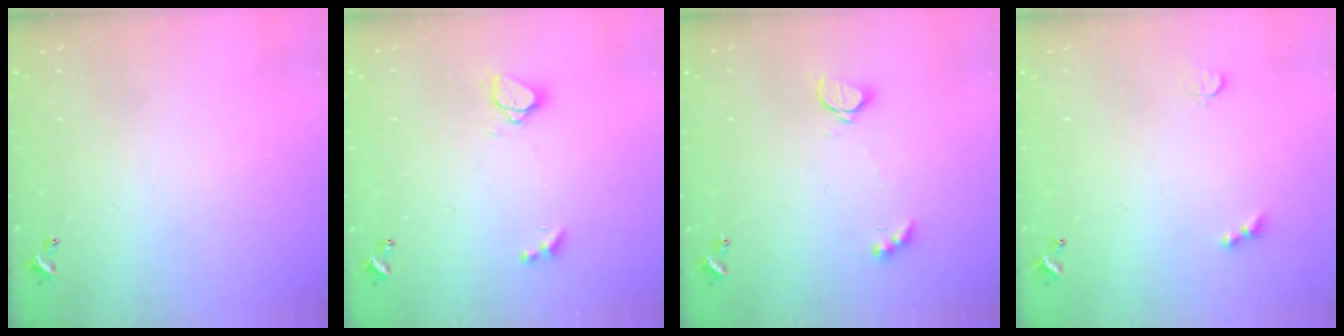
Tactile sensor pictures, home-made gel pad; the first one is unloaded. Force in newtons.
{"total": 2.1, "press": 2.0, "slide": 0.5}
{"total": 2.2, "press": 2.2, "slide": 0.2}
{"total": 2.9, "press": 2.8, "slide": 0.7}